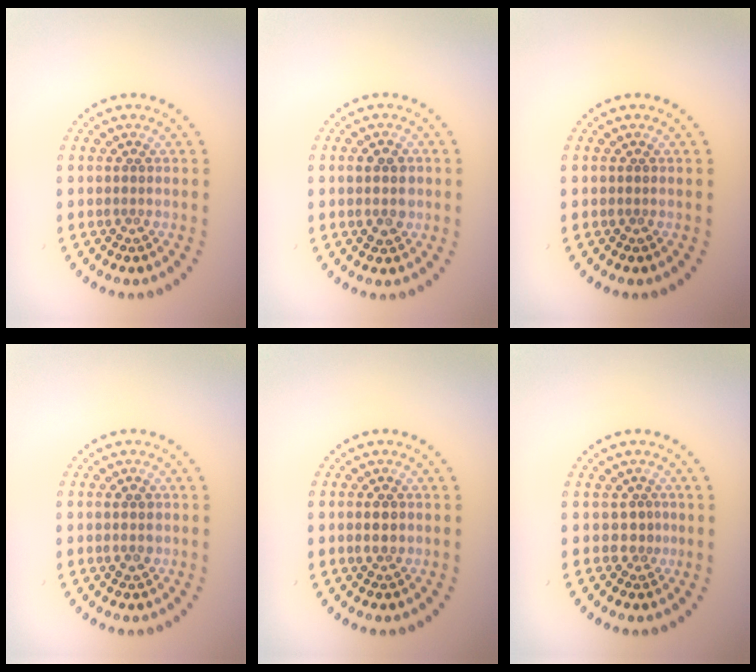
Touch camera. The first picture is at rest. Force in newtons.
{"total": 2.9, "press": 2.9, "slide": 0.1}
{"total": 0.0}
{"total": 1.3, "press": 1.3, "slide": 0.1}
{"total": 1.3, "press": 1.3, "slide": 0.1}
{"total": 1.2, "press": 0.6, "slide": 1.0}